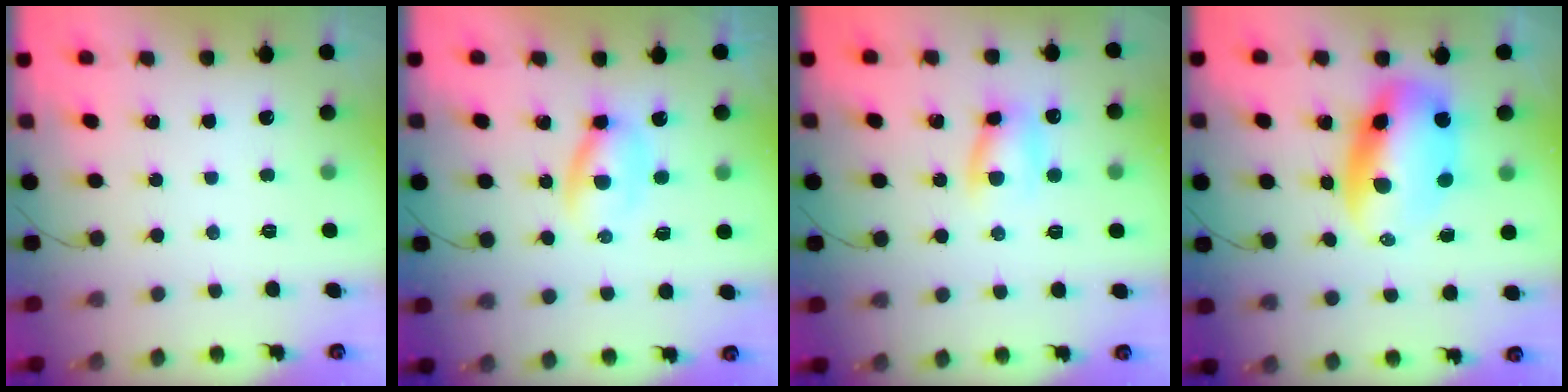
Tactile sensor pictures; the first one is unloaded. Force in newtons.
{"total": 3.9, "press": 3.8, "slide": 0.6}
{"total": 7.4, "press": 7.4, "slide": 1.0}
{"total": 10.5, "press": 10.2, "slide": 2.5}